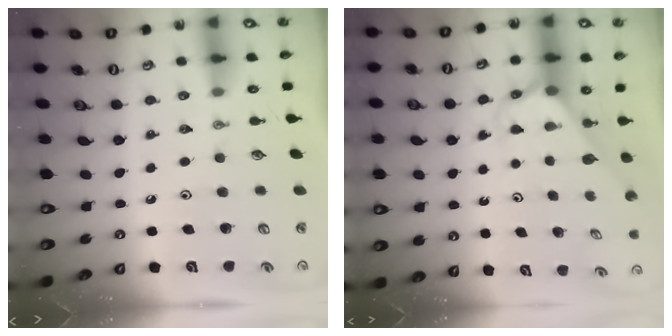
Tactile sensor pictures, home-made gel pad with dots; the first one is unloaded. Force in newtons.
{"total": 2.5, "press": 2.5, "slide": 0.3}